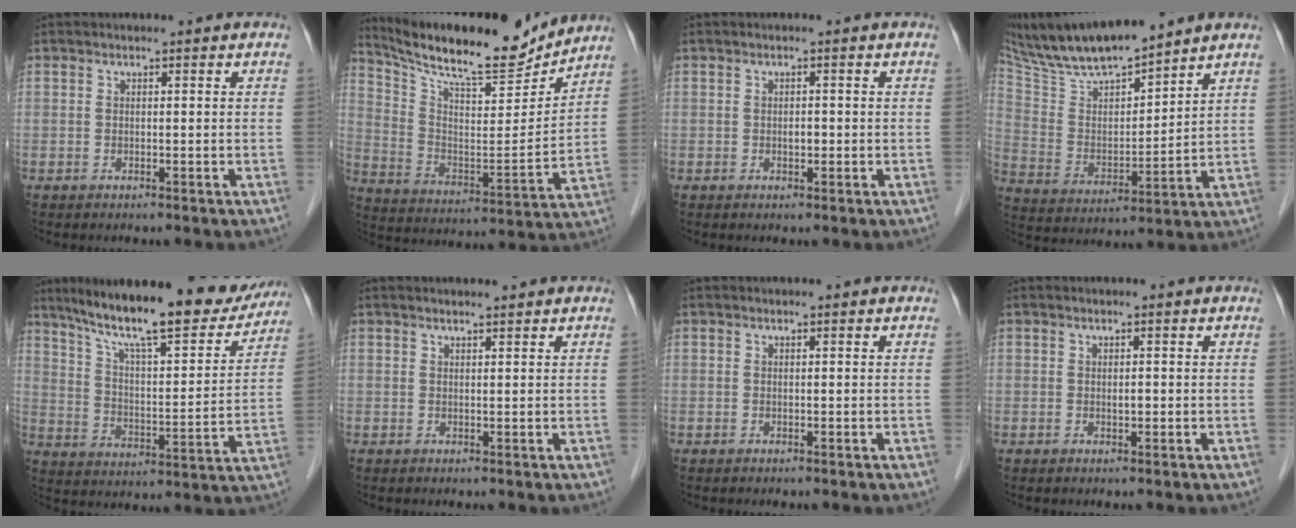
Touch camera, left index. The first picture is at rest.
{"total": 17.9, "force": [16.3, 2.5, 6.8], "torque": [-0.136, -0.016, 0.269]}
{"total": 0.9, "force": [-0.2, 0.5, 0.7], "torque": [-0.011, 0.000, -0.004]}
{"total": 16.1, "force": [14.2, 1.9, 7.4], "torque": [-0.144, 0.008, 0.269]}
{"total": 21.9, "force": [18.5, 4.0, 11.0], "torque": [-0.175, -0.006, 0.270]}
{"total": 1.7, "force": [1.5, 0.0, 0.6], "torque": [-0.007, 0.008, 0.027]}
{"total": 0.0}
{"total": 0.6, "force": [0.0, 0.3, 0.5], "torque": [-0.008, -0.001, -0.002]}